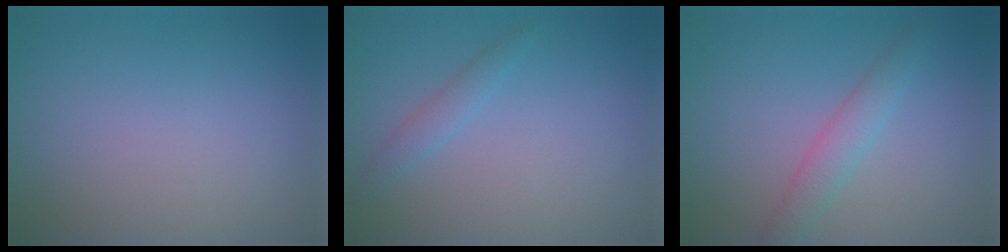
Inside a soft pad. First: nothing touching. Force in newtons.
{"total": 1.3, "press": 1.3, "slide": 0.0}
{"total": 2.9, "press": 2.9, "slide": 0.1}